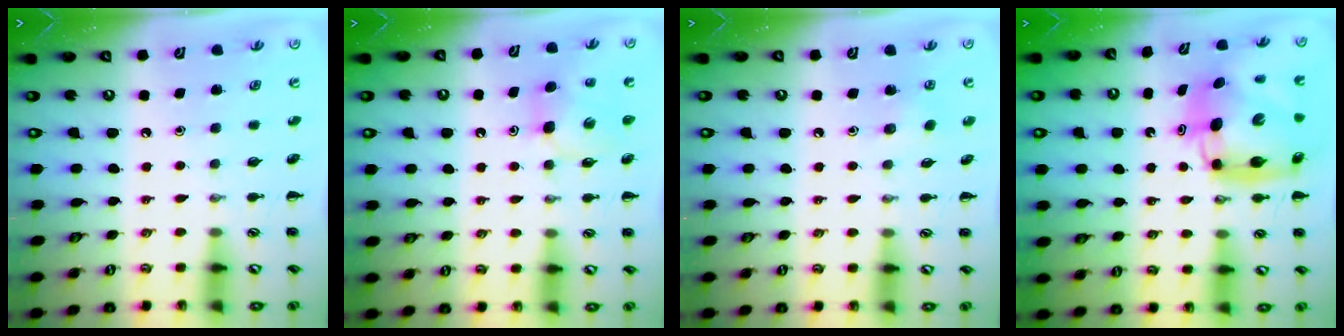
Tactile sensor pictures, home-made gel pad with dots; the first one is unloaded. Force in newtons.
{"total": 5.4, "press": 5.3, "slide": 1.1}
{"total": 6.2, "press": 6.1, "slide": 1.3}
{"total": 11.1, "press": 10.6, "slide": 3.2}